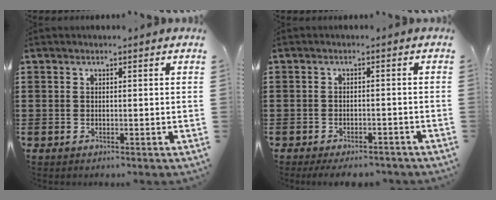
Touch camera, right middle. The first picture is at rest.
{"total": 2.2, "force": [-2.1, 0.1, 0.6], "torque": [-0.014, -0.004, -0.041]}